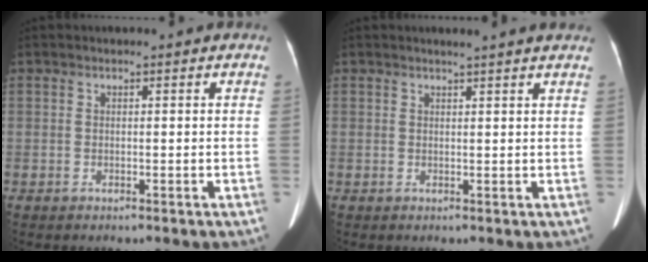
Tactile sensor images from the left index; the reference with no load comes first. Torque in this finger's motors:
{"motor_torque": [0.14, -0.30, 0.01, 0.03]}